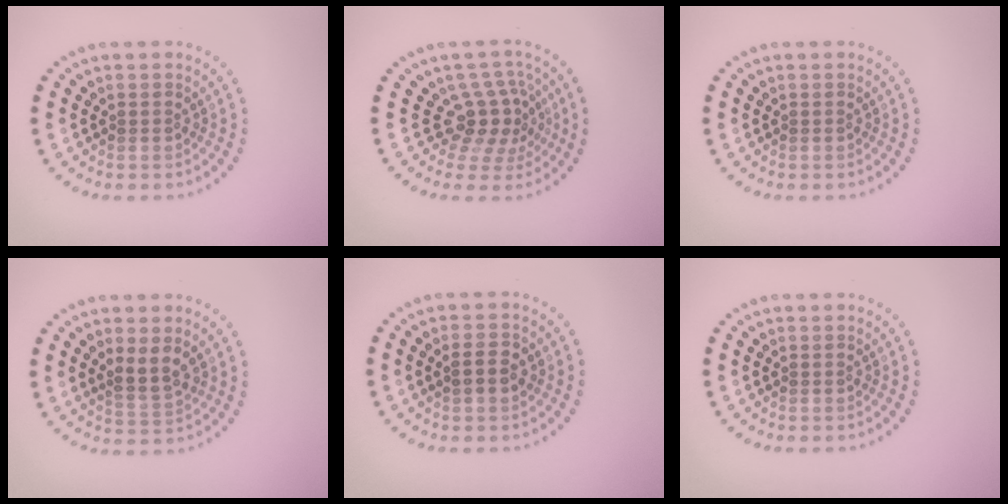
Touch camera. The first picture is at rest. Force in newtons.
{"total": 3.7, "press": 2.8, "slide": 2.5}
{"total": 0.0}
{"total": 2.6, "press": 2.4, "slide": 0.9}
{"total": 1.8, "press": 1.8, "slide": 0.1}
{"total": 0.0}